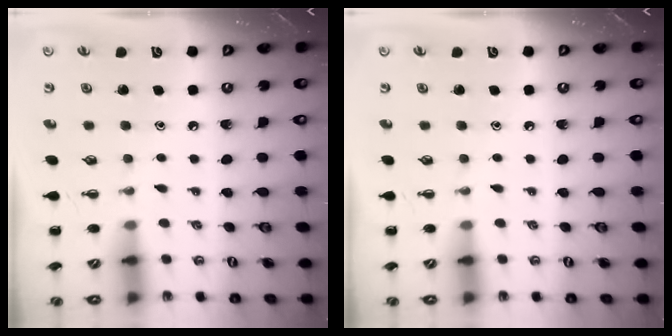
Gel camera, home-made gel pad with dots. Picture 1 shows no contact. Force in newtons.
{"total": 0.0}